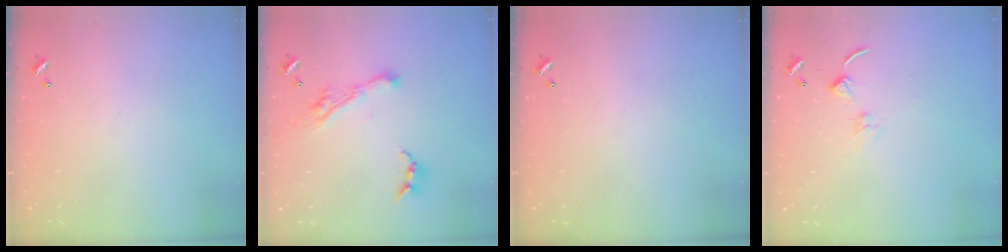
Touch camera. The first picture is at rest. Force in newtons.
{"total": 6.4, "press": 6.4, "slide": 0.8}
{"total": 0.0}
{"total": 1.4, "press": 1.3, "slide": 0.3}